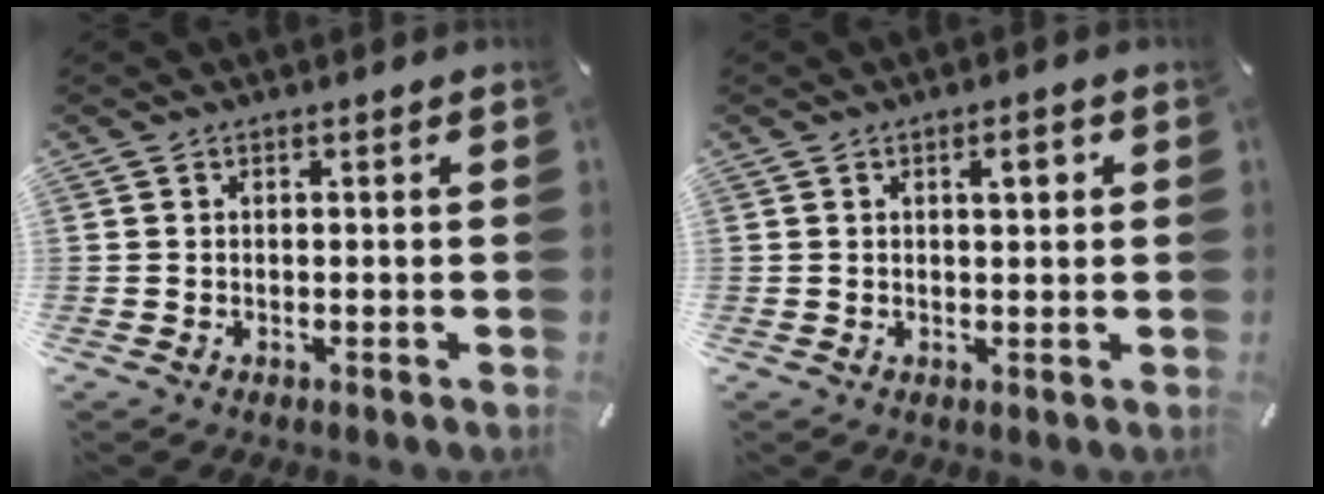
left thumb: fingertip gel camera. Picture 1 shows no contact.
{"total": 3.5, "force": [1.3, 1.3, 3.0], "torque": [-0.038, -0.001, 0.015]}